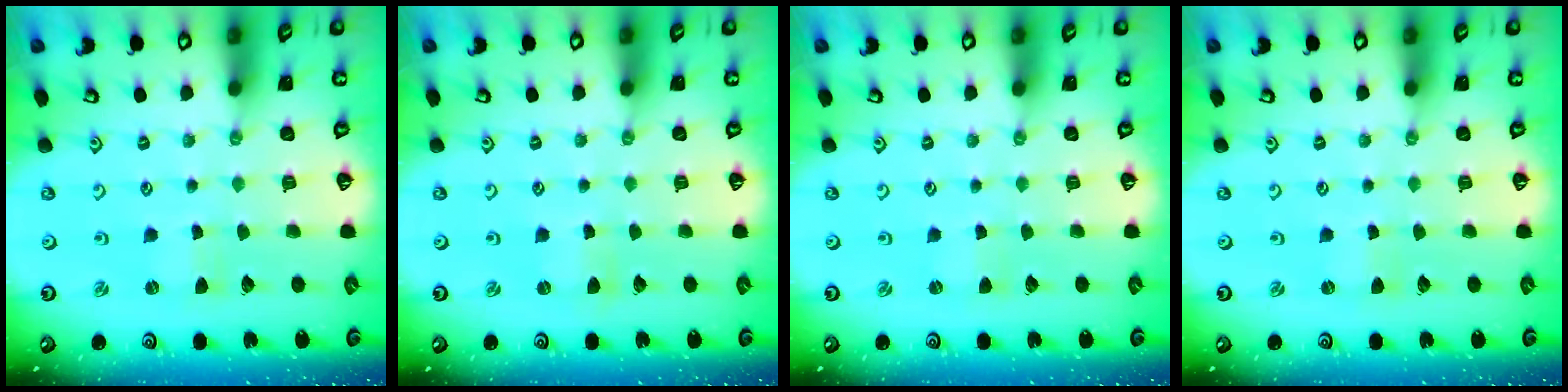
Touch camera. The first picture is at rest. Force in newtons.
{"total": 0.7, "press": 0.6, "slide": 0.3}
{"total": 1.4, "press": 1.4, "slide": 0.2}
{"total": 0.0}